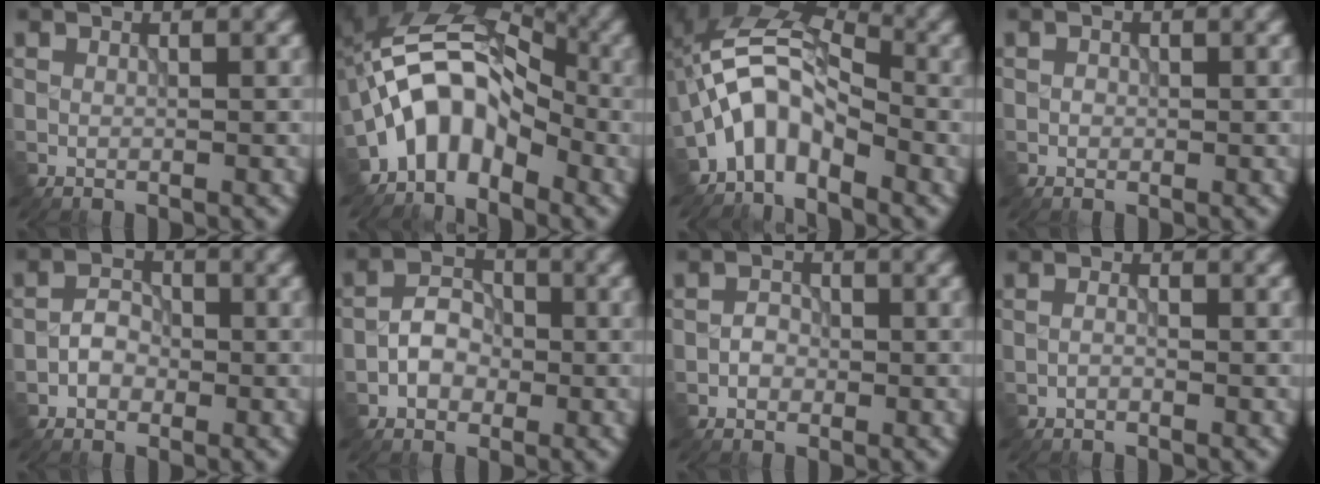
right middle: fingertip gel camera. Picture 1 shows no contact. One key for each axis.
{"total": 8.0, "fx": -3.7, "fy": 5.0, "fz": 5.0, "tx": -0.076, "ty": 0.020, "tz": -0.080}
{"total": 6.2, "fx": -3.4, "fy": 3.4, "fz": 3.9, "tx": -0.066, "ty": 0.015, "tz": -0.076}
{"total": 0.5, "fx": -0.1, "fy": 0.5, "fz": 0.2, "tx": 0.000, "ty": -0.002, "tz": -0.004}
{"total": 2.1, "fx": -0.9, "fy": 1.6, "fz": 1.1, "tx": -0.017, "ty": 0.007, "tz": -0.020}
{"total": 3.1, "fx": -1.0, "fy": 2.3, "fz": 1.8, "tx": -0.028, "ty": 0.008, "tz": -0.022}
{"total": 1.4, "fx": -0.5, "fy": 1.2, "fz": 0.7, "tx": -0.008, "ty": 0.002, "tz": -0.013}
{"total": 0.7, "fx": -0.5, "fy": 0.2, "fz": 0.4, "tx": -0.009, "ty": 0.001, "tz": -0.012}